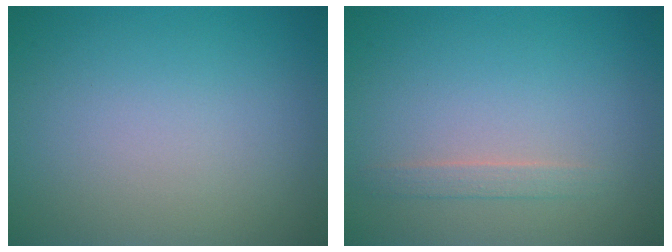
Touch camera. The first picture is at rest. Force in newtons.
{"total": 1.1, "press": 1.1, "slide": 0.1}